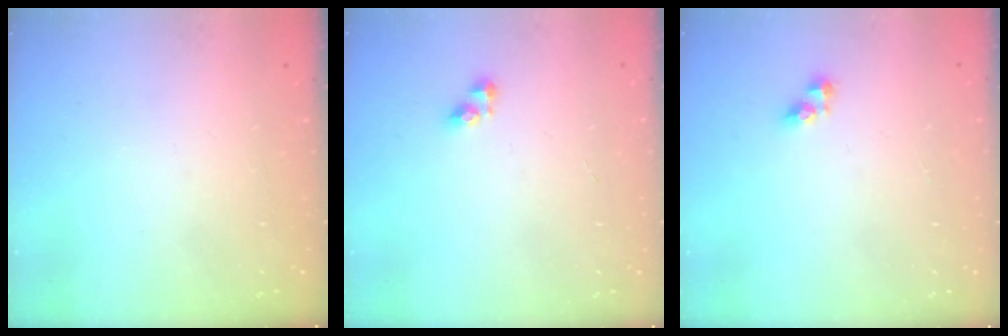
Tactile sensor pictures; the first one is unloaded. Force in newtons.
{"total": 3.4, "press": 3.4, "slide": 0.3}
{"total": 5.0, "press": 5.0, "slide": 0.7}